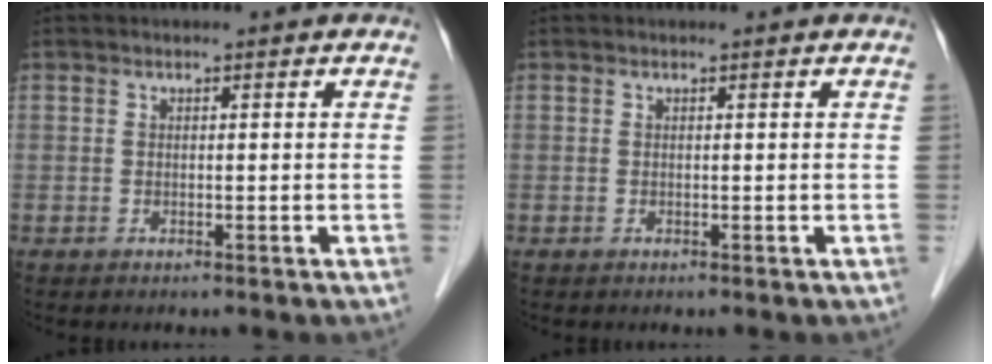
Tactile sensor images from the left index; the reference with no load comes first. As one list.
[{"total": 0.0}]